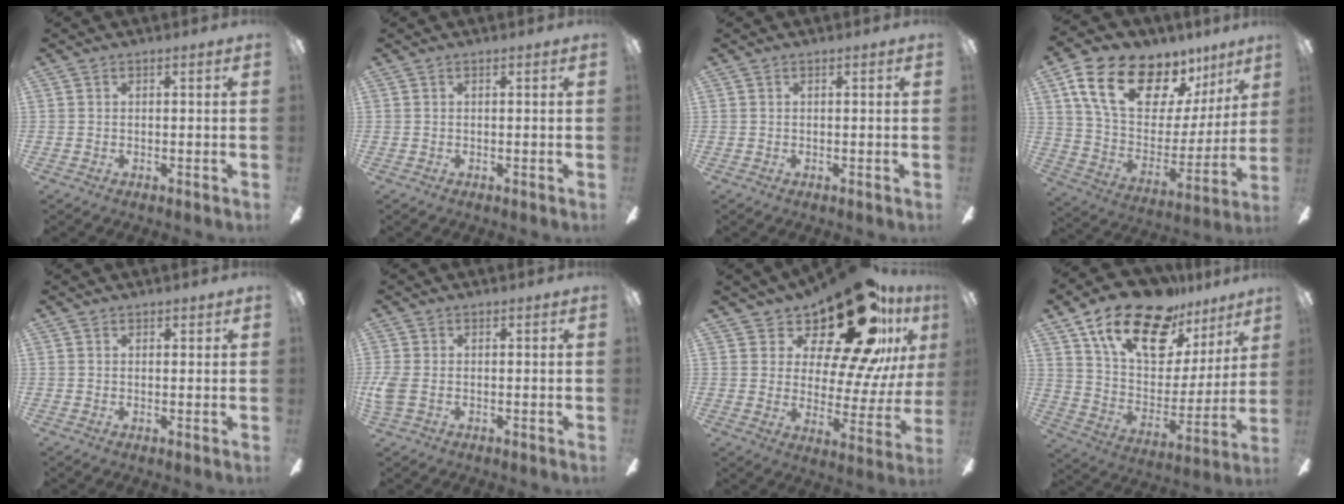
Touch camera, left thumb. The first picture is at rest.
{"total": 0.0}
{"total": 0.0}
{"total": 20.8, "force": [13.0, 11.3, 11.7], "torque": [-0.195, -0.074, 0.233]}
{"total": 1.0, "force": [0.9, 0.6, 0.1], "torque": [0.005, -0.002, 0.014]}
{"total": 3.9, "force": [-0.5, 2.4, 3.0], "torque": [-0.073, 0.000, -0.011]}
{"total": 24.0, "force": [16.7, 8.1, 15.3], "torque": [-0.229, -0.115, 0.273]}
{"total": 22.2, "force": [15.0, 10.8, 12.3], "torque": [-0.207, -0.086, 0.264]}